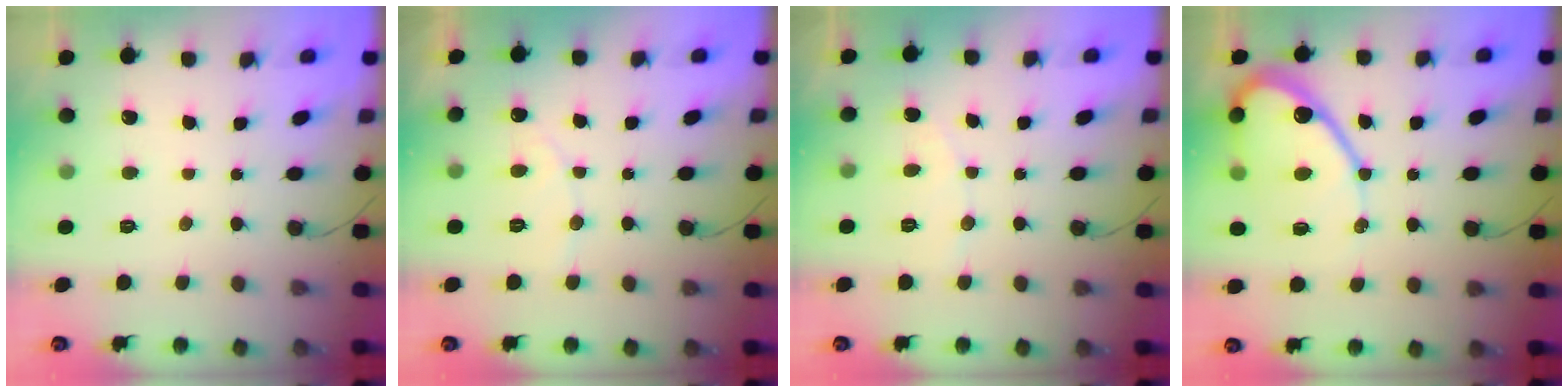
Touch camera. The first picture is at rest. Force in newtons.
{"total": 4.1, "press": 4.1, "slide": 0.3}
{"total": 2.8, "press": 2.8, "slide": 0.3}
{"total": 12.6, "press": 12.5, "slide": 1.0}